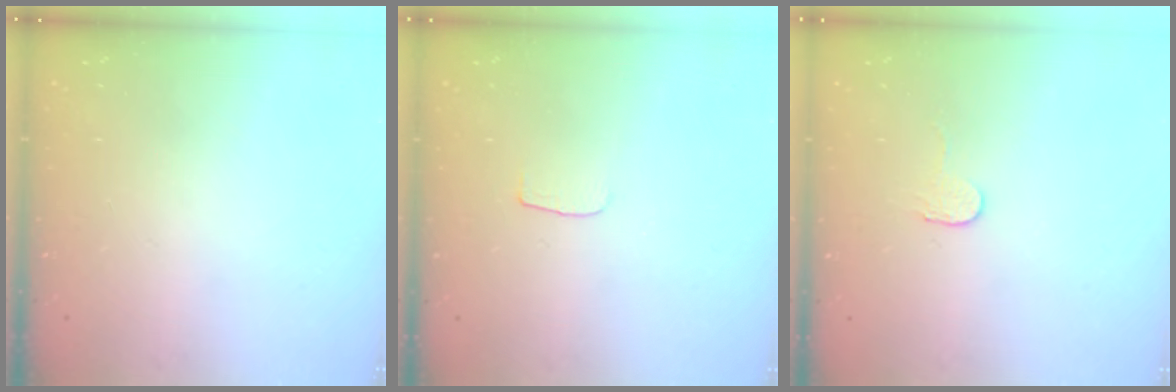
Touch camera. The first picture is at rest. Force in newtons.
{"total": 3.0, "press": 3.0, "slide": 0.3}
{"total": 2.7, "press": 2.7, "slide": 0.2}